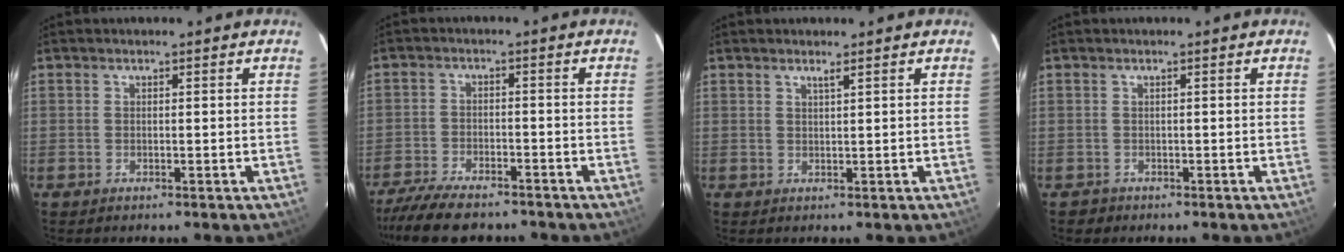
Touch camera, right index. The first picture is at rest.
{"total": 12.0, "force": [-10.1, 3.6, 5.3], "torque": [-0.127, -0.025, -0.170]}
{"total": 1.0, "force": [0.7, -0.1, 0.7], "torque": [-0.009, -0.001, 0.012]}
{"total": 1.3, "force": [-0.6, 1.1, -0.1], "torque": [0.002, 0.003, -0.004]}